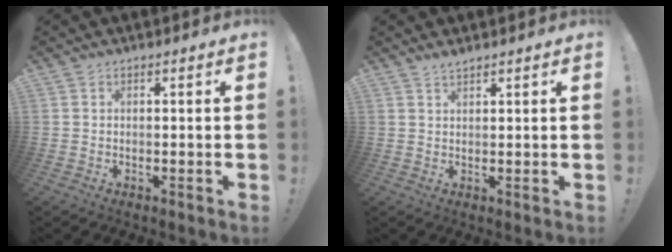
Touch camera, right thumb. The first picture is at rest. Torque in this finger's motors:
{"motor_torque": [0.00, 0.00, 0.05, -0.05, 0.00]}